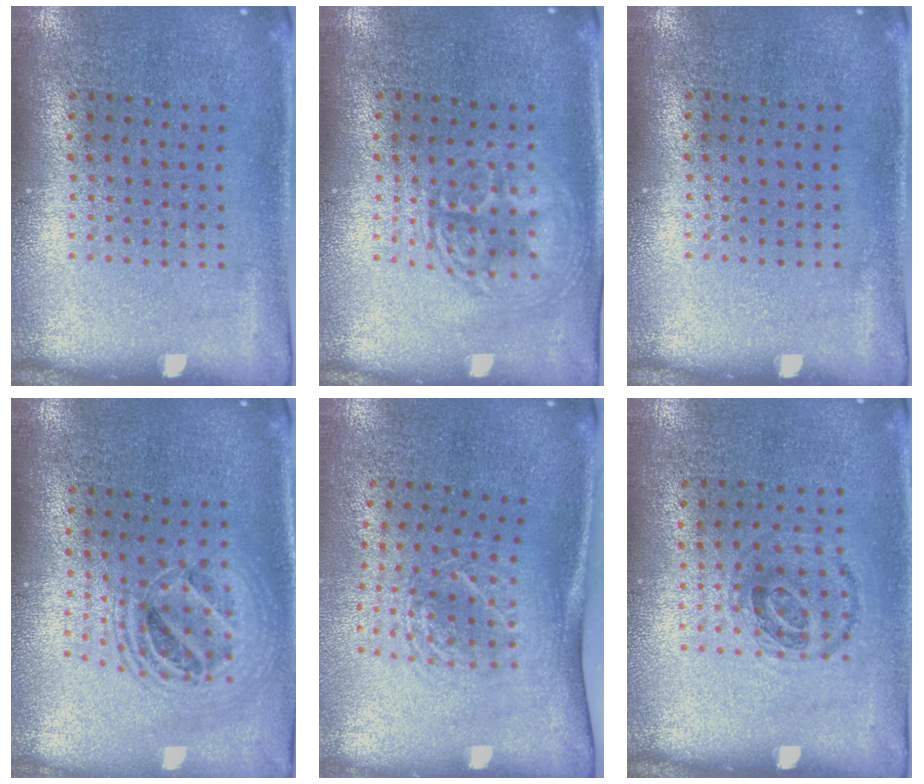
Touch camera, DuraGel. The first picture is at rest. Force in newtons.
{"total": 1.7, "press": 1.7, "slide": 0.3}
{"total": 0.0}
{"total": 2.0, "press": 1.7, "slide": 1.2}
{"total": 1.8, "press": 1.3, "slide": 1.2}
{"total": 0.9, "press": 0.7, "slide": 0.5}